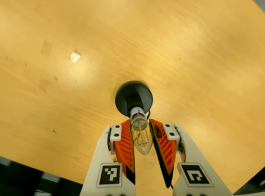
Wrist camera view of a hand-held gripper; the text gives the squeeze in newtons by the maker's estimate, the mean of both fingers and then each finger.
{"total": 11.2, "left": 10.4, "right": 12.0}